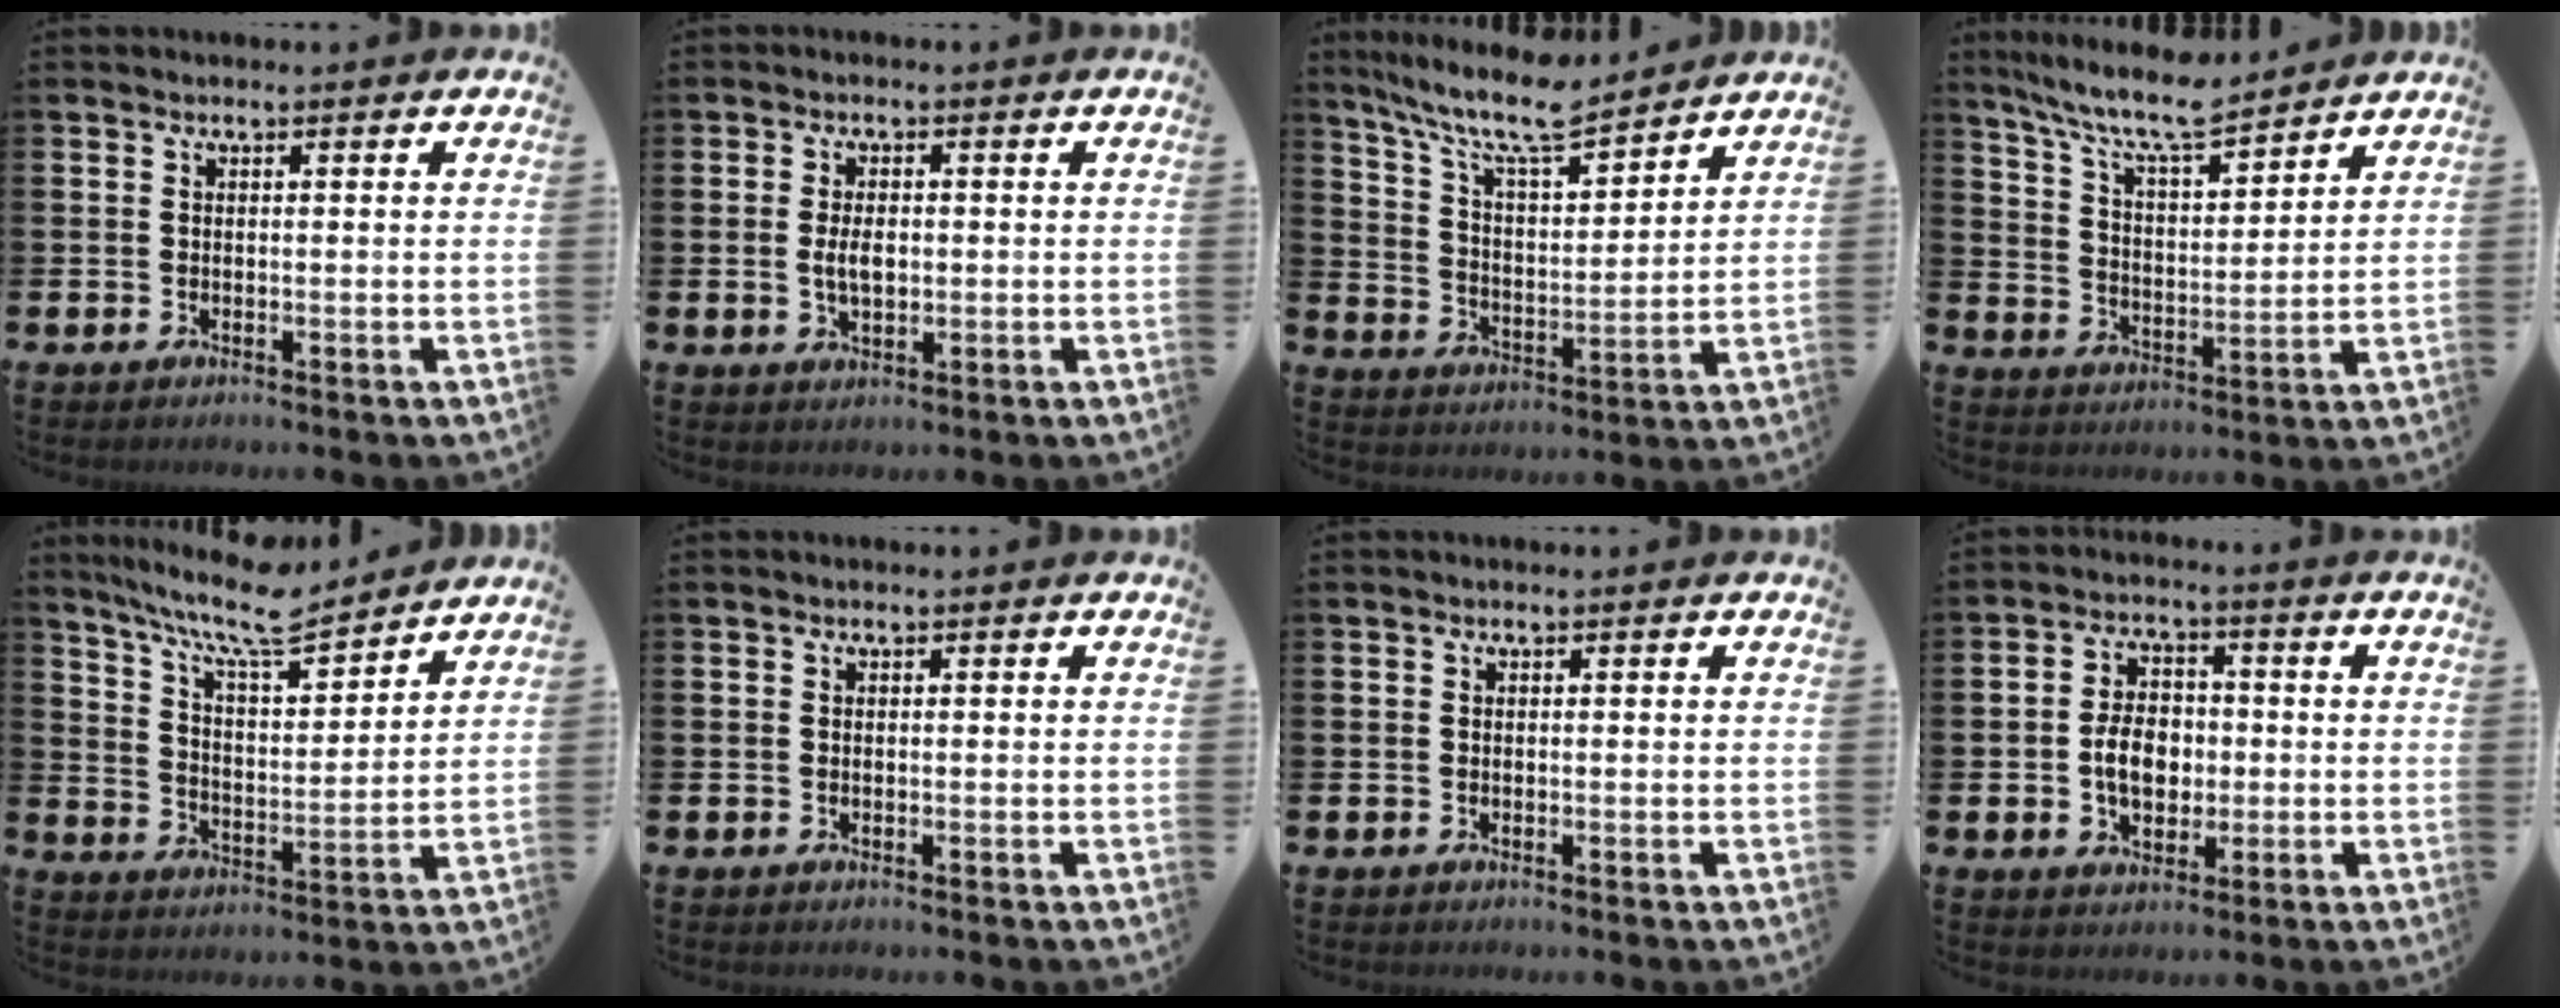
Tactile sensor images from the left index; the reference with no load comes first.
{"total": 3.5, "force": [0.0, 2.0, 2.9], "torque": [-0.036, -0.002, -0.006]}
{"total": 10.1, "force": [8.9, 1.8, 4.6], "torque": [-0.114, -0.051, 0.156]}
{"total": 9.1, "force": [8.2, 1.4, 3.8], "torque": [-0.097, -0.047, 0.144]}
{"total": 9.7, "force": [8.8, 1.4, 4.0], "torque": [-0.103, -0.053, 0.154]}
{"total": 0.0}
{"total": 0.0}
{"total": 5.6, "force": [-0.6, 4.0, 3.8], "torque": [-0.057, 0.006, -0.018]}